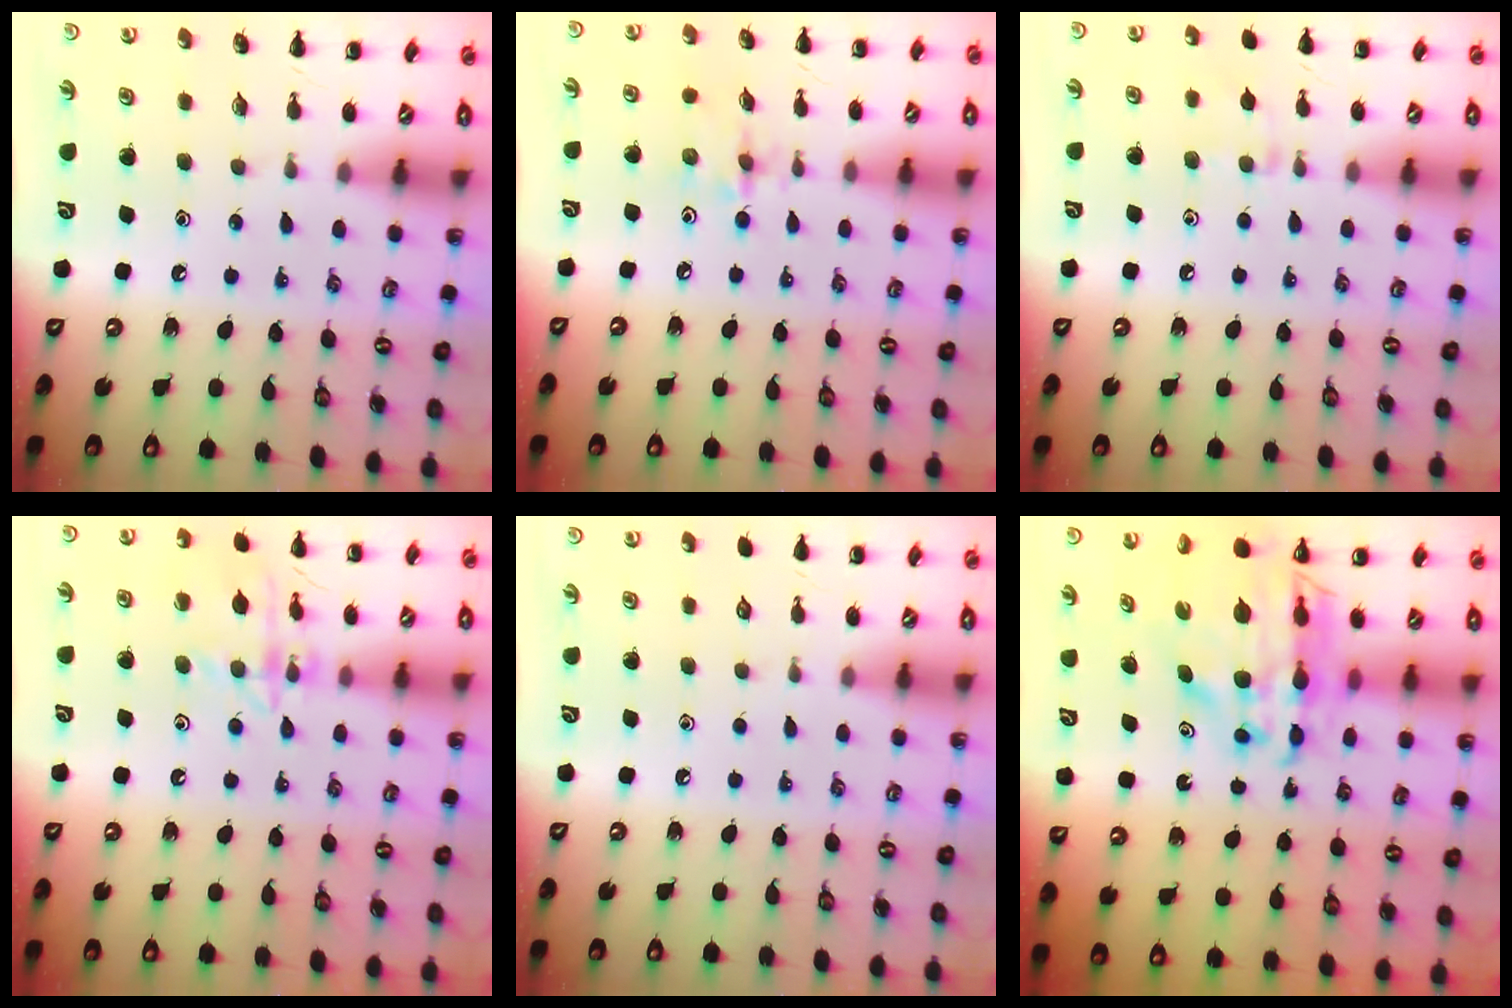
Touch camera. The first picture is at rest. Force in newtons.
{"total": 3.3, "press": 3.2, "slide": 0.4}
{"total": 6.9, "press": 6.5, "slide": 2.3}
{"total": 13.1, "press": 13.1, "slide": 0.6}
{"total": 0.0}
{"total": 13.2, "press": 12.7, "slide": 3.7}